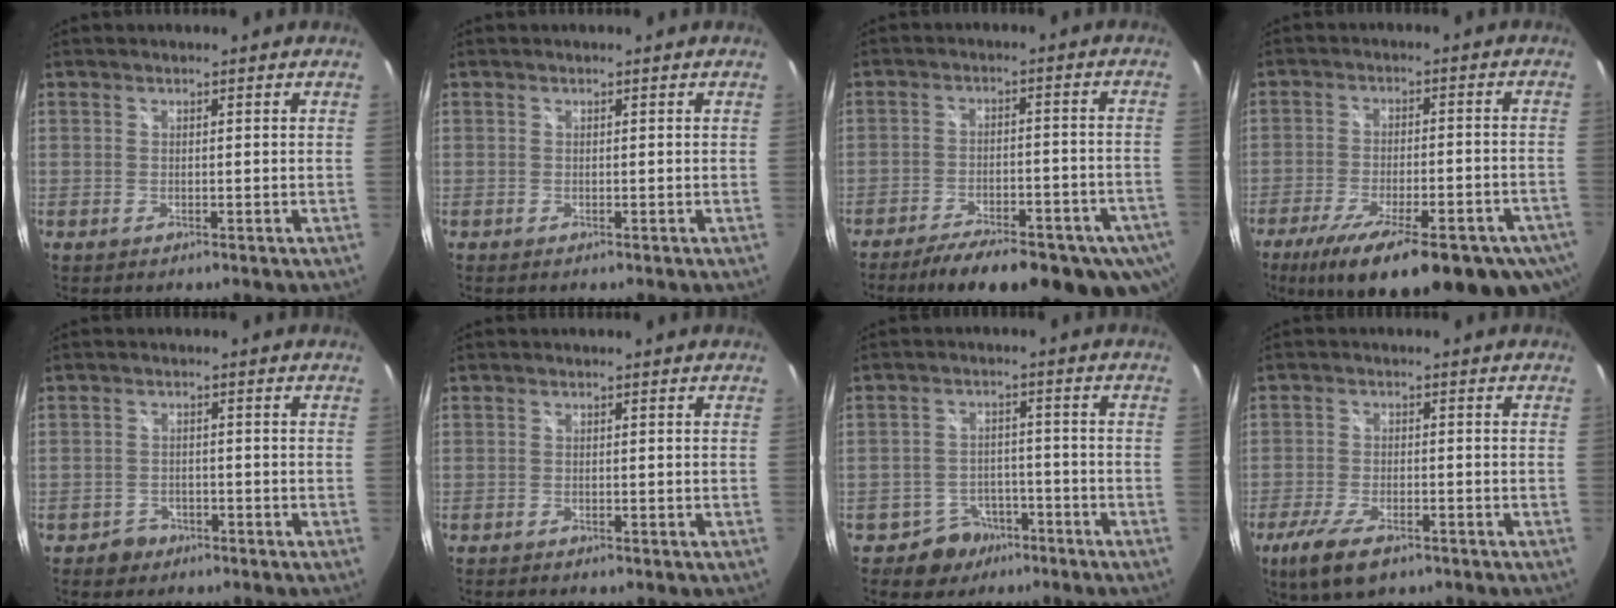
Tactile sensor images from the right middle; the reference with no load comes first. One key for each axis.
{"total": 0.0}
{"total": 21.0, "fx": -14.9, "fy": 7.2, "fz": 13.0, "tx": -0.216, "ty": -0.044, "tz": -0.190}
{"total": 24.6, "fx": -15.7, "fy": 7.5, "fz": 17.5, "tx": -0.296, "ty": -0.067, "tz": -0.214}
{"total": 3.0, "fx": -1.9, "fy": 2.3, "fz": 0.2, "tx": -0.012, "ty": 0.005, "tz": -0.028}
{"total": 1.2, "fx": -1.0, "fy": 0.5, "fz": 0.5, "tx": -0.012, "ty": -0.006, "tz": -0.016}
{"total": 6.0, "fx": -4.0, "fy": 4.4, "fz": 0.5, "tx": -0.021, "ty": 0.020, "tz": -0.054}
{"total": 8.6, "fx": -5.5, "fy": 3.1, "fz": 5.8, "tx": -0.144, "ty": -0.029, "tz": -0.099}